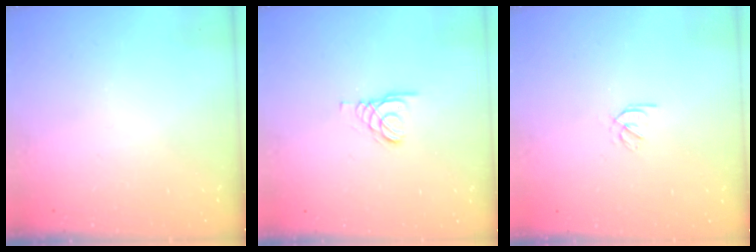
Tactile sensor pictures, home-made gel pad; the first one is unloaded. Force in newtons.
{"total": 1.5, "press": 1.4, "slide": 0.1}
{"total": 1.5, "press": 1.4, "slide": 0.5}